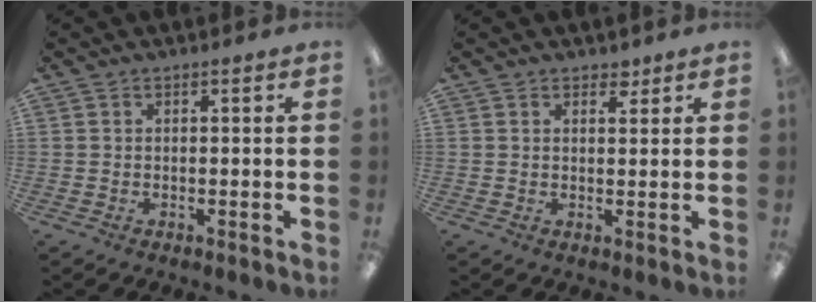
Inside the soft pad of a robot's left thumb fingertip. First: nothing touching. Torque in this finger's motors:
{"motor_torque": [0.24, 0.04, -0.37, 0.21, -0.01]}